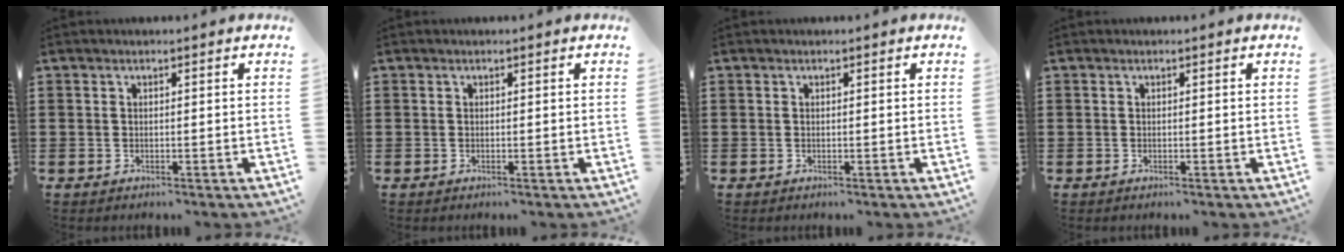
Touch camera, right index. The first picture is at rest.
{"total": 0.0}
{"total": 0.0}
{"total": 0.0}